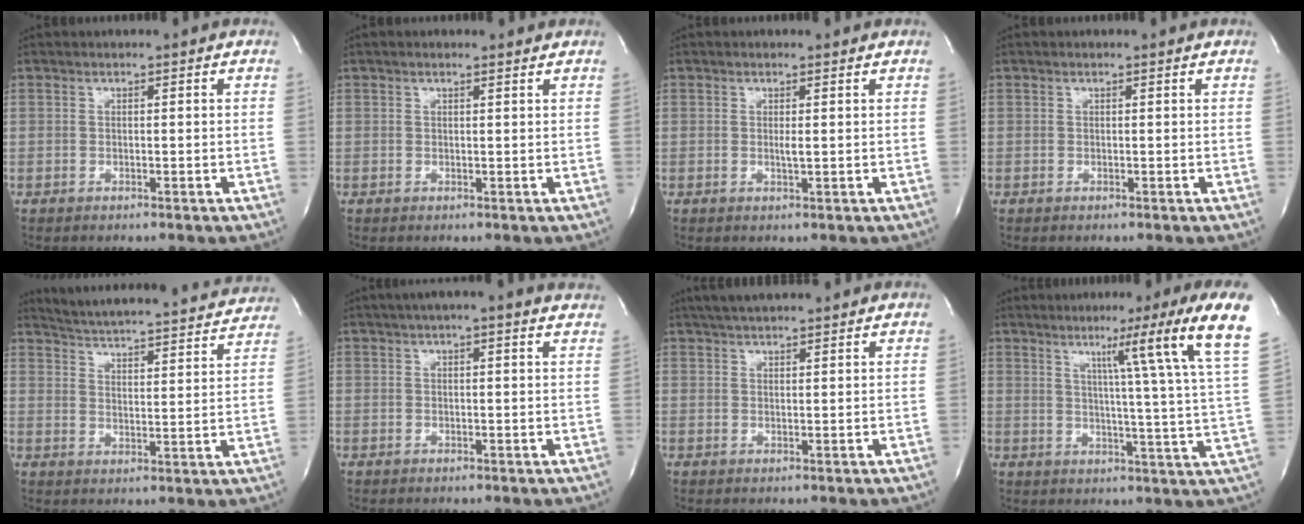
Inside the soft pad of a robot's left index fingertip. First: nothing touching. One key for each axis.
{"total": 1.2, "fx": 1.0, "fy": 0.3, "fz": 0.5, "tx": -0.014, "ty": 0.001, "tz": 0.011}
{"total": 0.9, "fx": 0.0, "fy": 0.0, "fz": 0.9, "tx": -0.024, "ty": -0.006, "tz": -0.001}
{"total": 0.0}
{"total": 23.6, "fx": 22.2, "fy": 3.1, "fz": 7.5, "tx": -0.124, "ty": -0.035, "tz": 0.280}
{"total": 10.0, "fx": 8.6, "fy": 0.8, "fz": 5.1, "tx": -0.075, "ty": 0.019, "tz": 0.092}
{"total": 8.7, "fx": 7.7, "fy": 1.0, "fz": 3.8, "tx": -0.065, "ty": 0.033, "tz": 0.110}
{"total": 16.8, "fx": 10.3, "fy": -3.0, "fz": 12.9, "tx": -0.167, "ty": -0.034, "tz": 0.102}